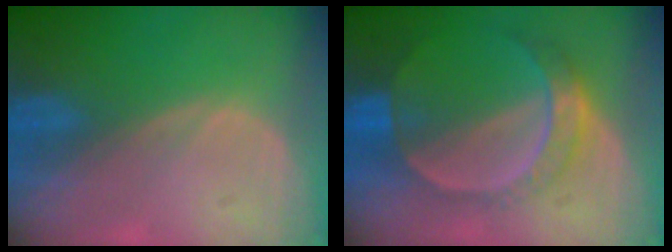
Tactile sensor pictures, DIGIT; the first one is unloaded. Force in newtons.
{"total": 7.2, "press": 6.3, "slide": 3.5}